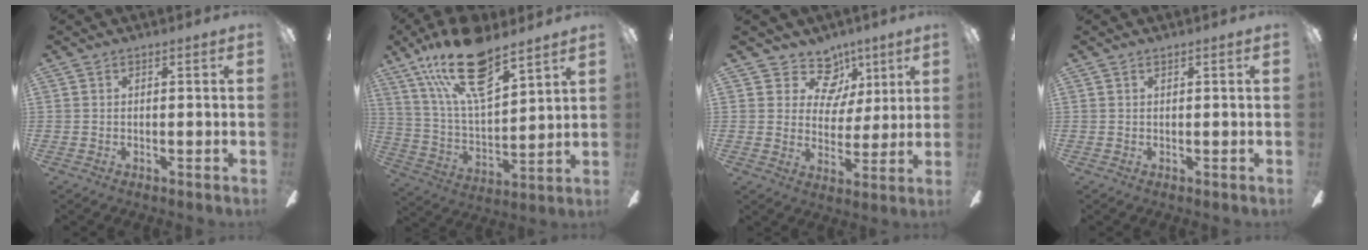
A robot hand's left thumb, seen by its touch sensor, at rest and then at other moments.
{"total": 22.1, "force": [14.8, 8.4, 14.1], "torque": [-0.265, -0.072, 0.256]}
{"total": 12.1, "force": [6.8, 8.7, 4.8], "torque": [-0.072, -0.030, 0.128]}
{"total": 0.0}